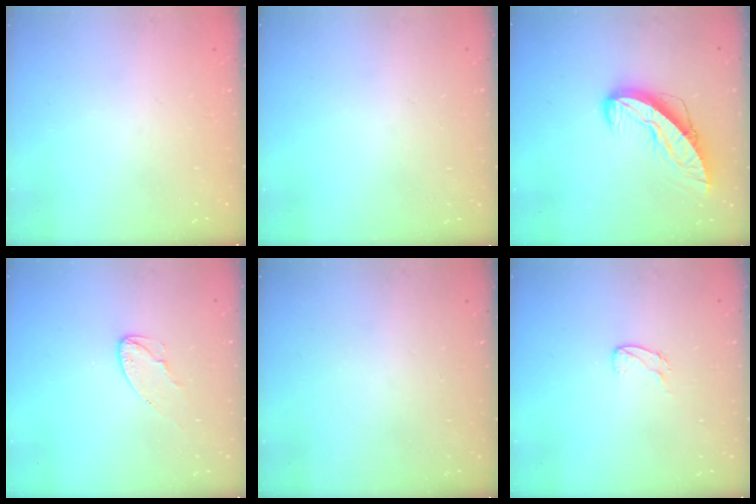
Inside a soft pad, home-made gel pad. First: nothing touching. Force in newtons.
{"total": 0.0}
{"total": 9.1, "press": 9.1, "slide": 0.8}
{"total": 5.3, "press": 5.2, "slide": 0.6}
{"total": 0.0}
{"total": 4.6, "press": 4.6, "slide": 0.5}